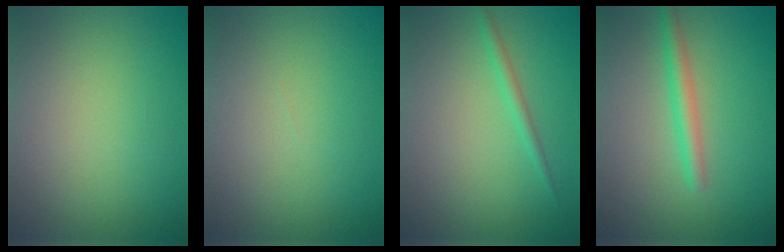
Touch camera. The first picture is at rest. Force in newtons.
{"total": 0.0}
{"total": 1.2, "press": 1.2, "slide": 0.1}
{"total": 2.3, "press": 2.2, "slide": 0.2}